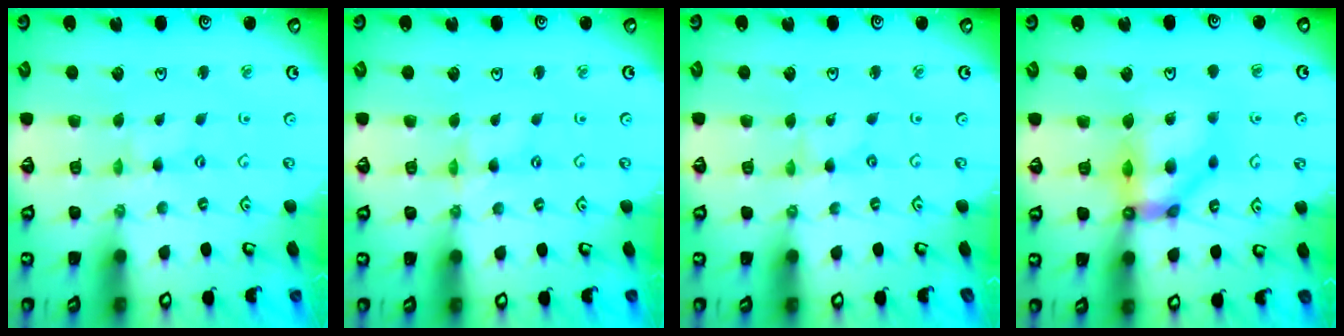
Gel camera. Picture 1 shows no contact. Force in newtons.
{"total": 0.0}
{"total": 0.0}
{"total": 11.2, "press": 11.0, "slide": 2.4}